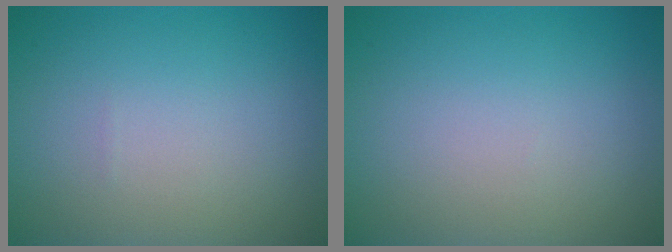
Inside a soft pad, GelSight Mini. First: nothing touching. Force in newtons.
{"total": 0.0}